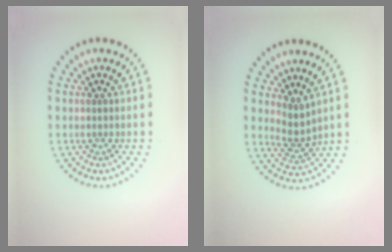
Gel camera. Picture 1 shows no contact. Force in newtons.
{"total": 2.1, "press": 1.6, "slide": 1.4}